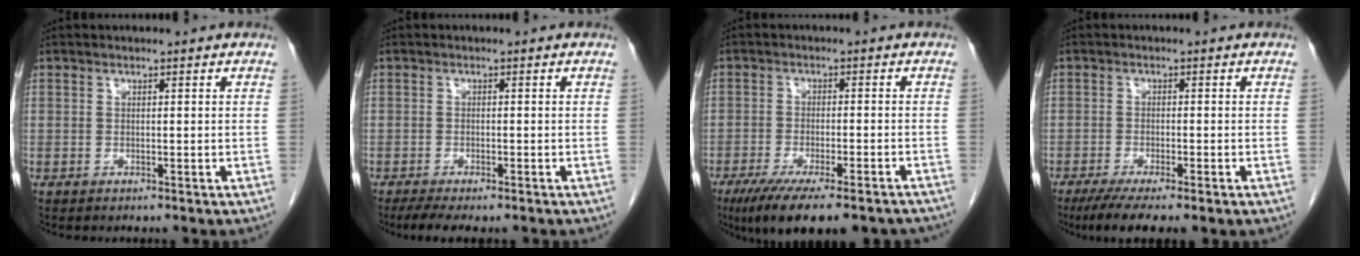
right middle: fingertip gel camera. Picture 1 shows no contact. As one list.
[{"total": 5.6, "force": [-4.4, 1.4, 3.2], "torque": [-0.048, -0.011, -0.068]}, {"total": 16.3, "force": [-12.8, 3.4, 9.5], "torque": [-0.118, -0.023, -0.182]}, {"total": 7.6, "force": [-5.4, 0.9, 5.2], "torque": [-0.077, -0.017, -0.081]}]